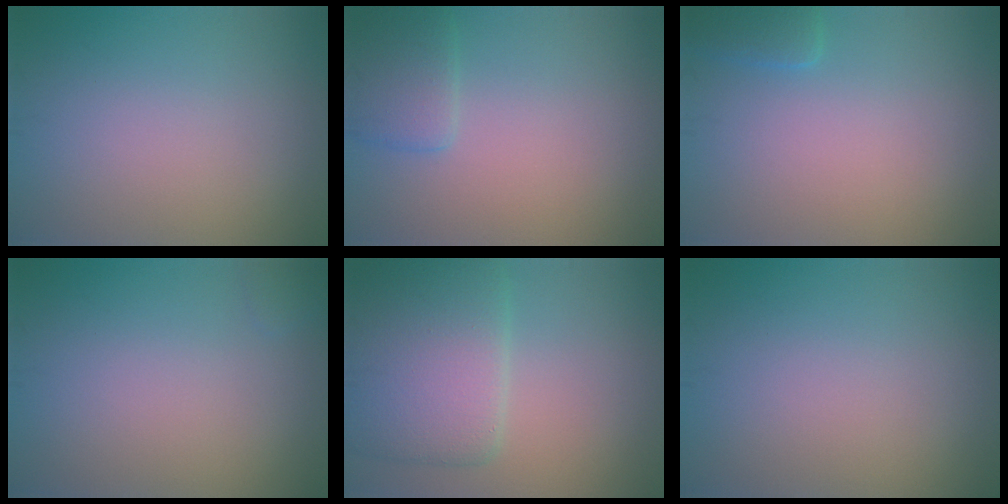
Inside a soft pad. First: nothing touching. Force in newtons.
{"total": 2.4, "press": 2.3, "slide": 0.2}
{"total": 1.7, "press": 1.7, "slide": 0.1}
{"total": 0.9, "press": 0.9, "slide": 0.2}
{"total": 7.8, "press": 7.8, "slide": 0.3}
{"total": 0.0}